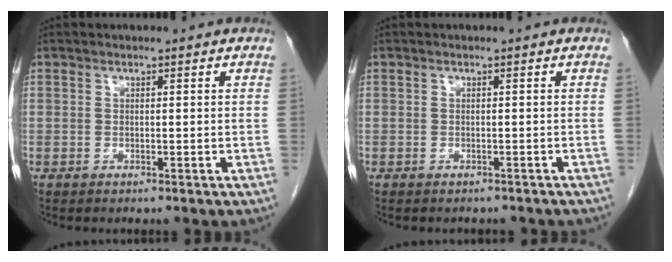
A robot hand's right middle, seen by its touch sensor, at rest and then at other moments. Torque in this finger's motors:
{"motor_torque": [-0.14, 0.15, 0.00, -0.02]}